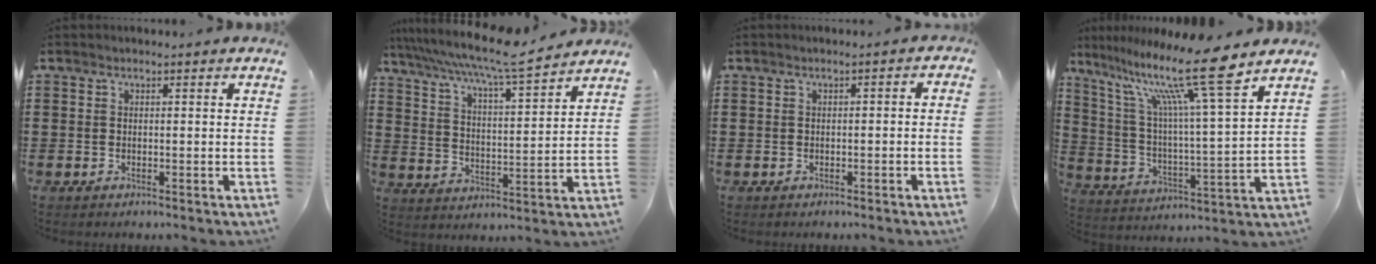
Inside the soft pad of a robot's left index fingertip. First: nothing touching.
{"total": 7.5, "force": [6.7, 0.0, 3.5], "torque": [-0.095, -0.042, 0.108]}
{"total": 1.1, "force": [-1.0, 0.3, 0.3], "torque": [-0.011, 0.002, -0.023]}
{"total": 15.8, "force": [10.8, 1.3, 11.4], "torque": [-0.228, -0.058, 0.168]}